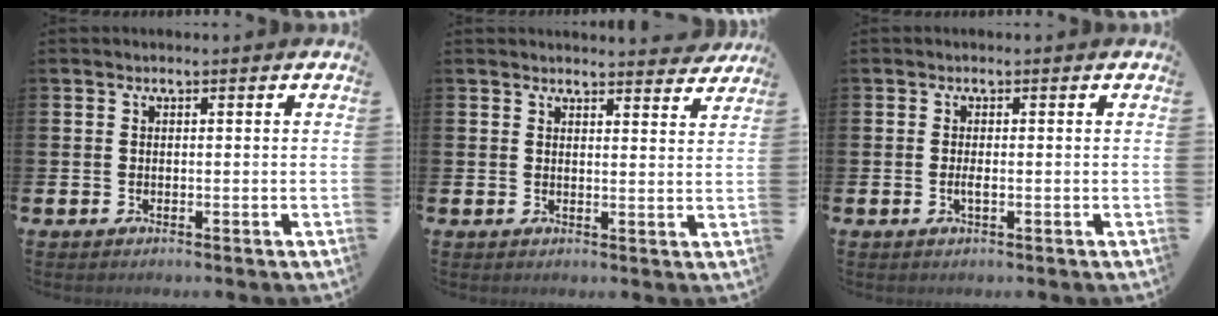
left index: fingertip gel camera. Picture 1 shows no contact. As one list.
[{"total": 3.1, "force": [3.1, 0.0, -0.1], "torque": [0.012, -0.026, 0.053]}, {"total": 1.1, "force": [-0.2, 0.3, 1.0], "torque": [-0.026, 0.002, -0.002]}]